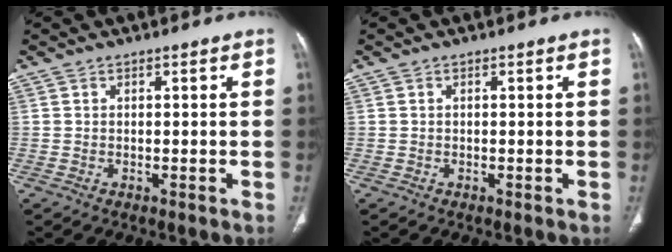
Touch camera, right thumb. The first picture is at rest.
{"total": 0.0}